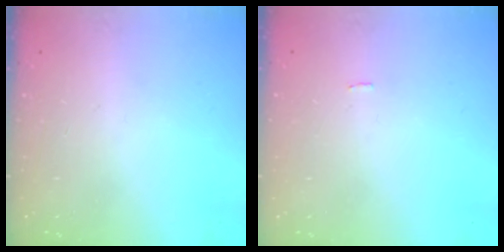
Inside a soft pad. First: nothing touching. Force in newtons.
{"total": 0.0}